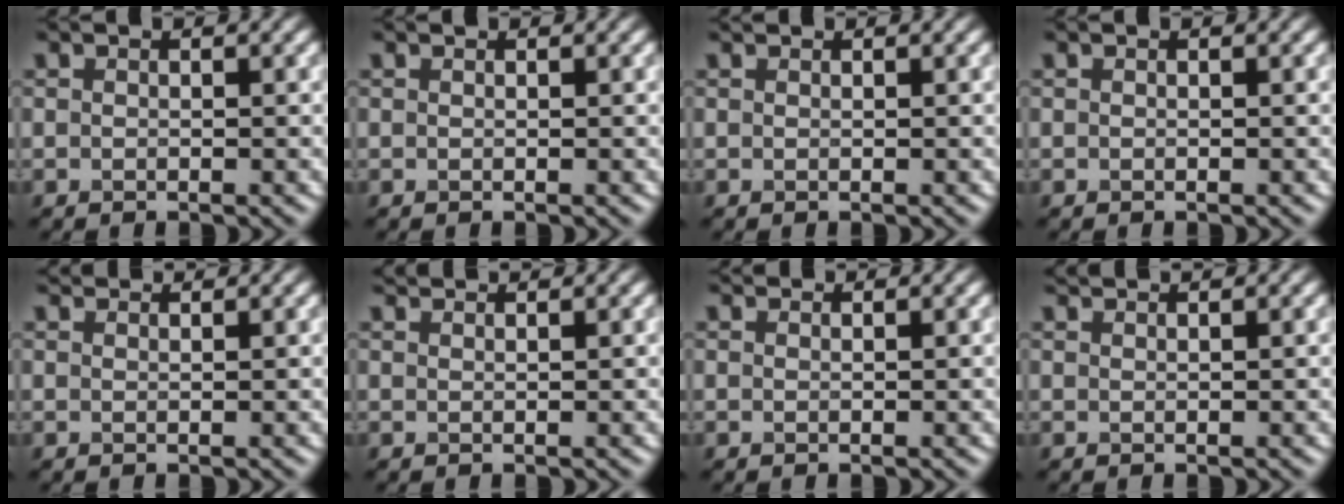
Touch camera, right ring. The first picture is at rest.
{"total": 0.0}
{"total": 0.6, "force": [0.6, 0.1, 0.1], "torque": [-0.005, -0.001, 0.007]}
{"total": 0.0}
{"total": 2.2, "force": [2.1, 0.3, 0.6], "torque": [-0.012, -0.001, 0.024]}
{"total": 1.7, "force": [1.6, 0.2, 0.5], "torque": [-0.007, 0.002, 0.020]}
{"total": 1.5, "force": [1.4, 0.2, 0.4], "torque": [-0.015, -0.001, 0.015]}
{"total": 1.3, "force": [1.2, 0.1, 0.4], "torque": [-0.004, 0.000, 0.015]}